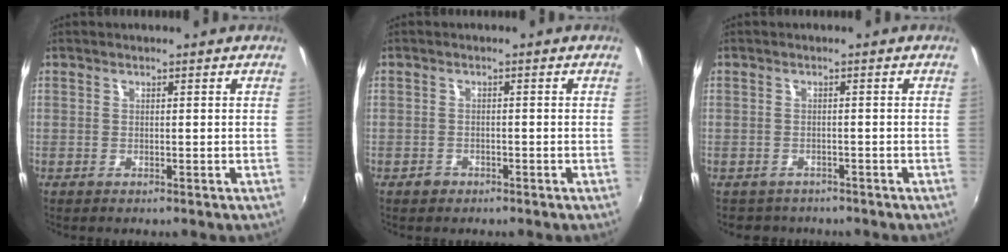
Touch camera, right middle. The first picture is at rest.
{"total": 1.6, "force": [-1.0, 1.2, 0.3], "torque": [-0.008, 0.002, -0.014]}
{"total": 3.1, "force": [-2.4, 1.9, 0.3], "torque": [-0.015, -0.008, -0.036]}